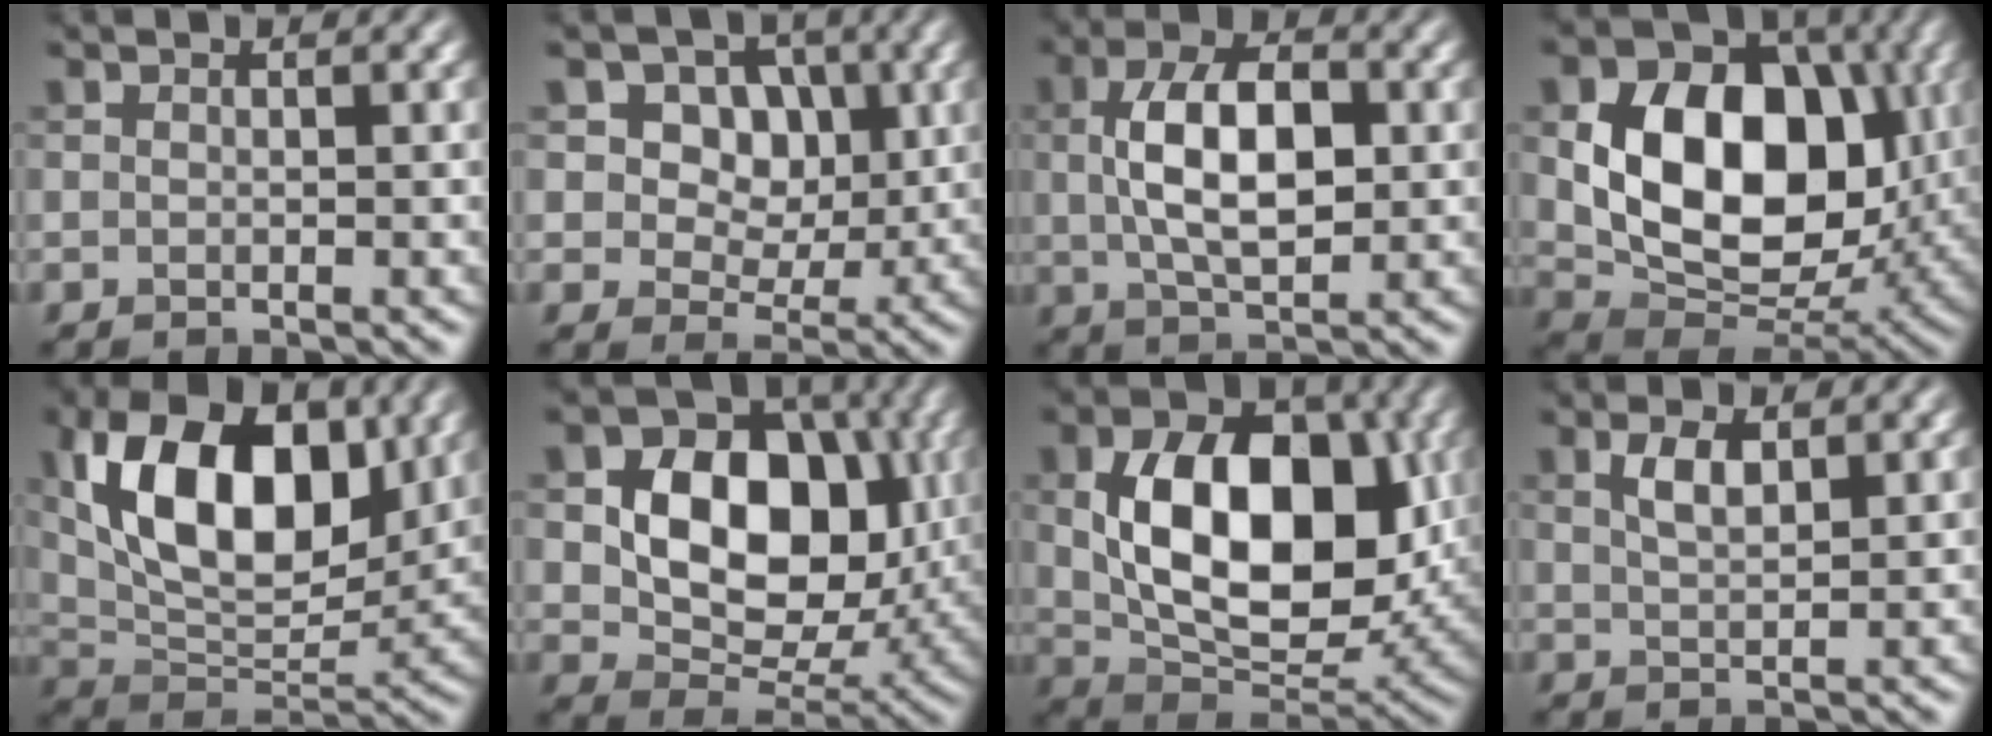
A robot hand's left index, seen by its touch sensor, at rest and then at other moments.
{"total": 8.0, "force": [2.9, 6.2, 4.1], "torque": [-0.073, 0.005, 0.038]}
{"total": 7.3, "force": [0.7, 3.6, 6.4], "torque": [-0.117, 0.007, 0.010]}
{"total": 12.8, "force": [1.6, 9.1, 8.9], "torque": [-0.151, -0.012, 0.034]}
{"total": 12.7, "force": [4.2, 7.2, 9.6], "torque": [-0.150, 0.005, 0.069]}
{"total": 11.2, "force": [1.6, 8.1, 7.6], "torque": [-0.122, -0.005, 0.025]}
{"total": 11.9, "force": [1.4, 7.4, 9.1], "torque": [-0.156, -0.009, 0.034]}
{"total": 2.6, "force": [1.2, 1.0, 2.0], "torque": [-0.042, 0.003, 0.025]}